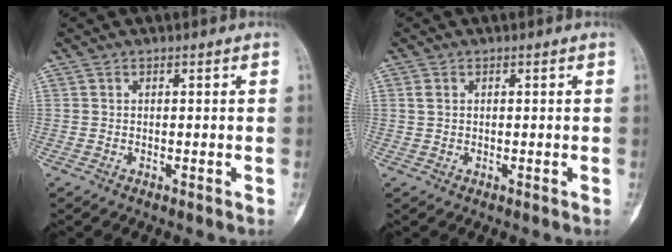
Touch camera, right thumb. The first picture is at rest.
{"total": 1.5, "force": [0.5, 1.0, 0.9], "torque": [-0.021, 0.002, 0.013]}